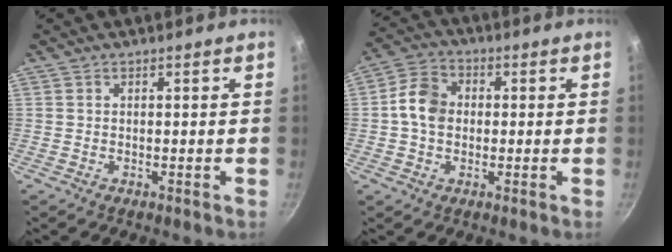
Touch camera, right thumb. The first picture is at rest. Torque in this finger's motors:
{"motor_torque": [1.16, 1.51, 1.15, -0.15, 0.07]}